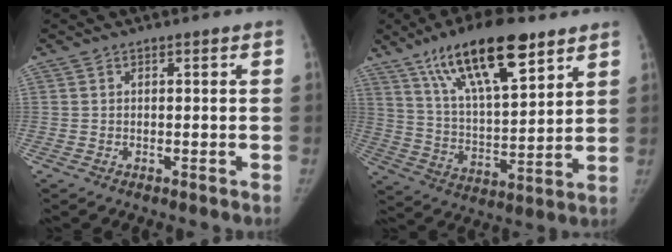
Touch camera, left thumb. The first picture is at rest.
{"total": 20.1, "force": [12.0, 7.0, 14.4], "torque": [-0.219, -0.042, 0.217]}